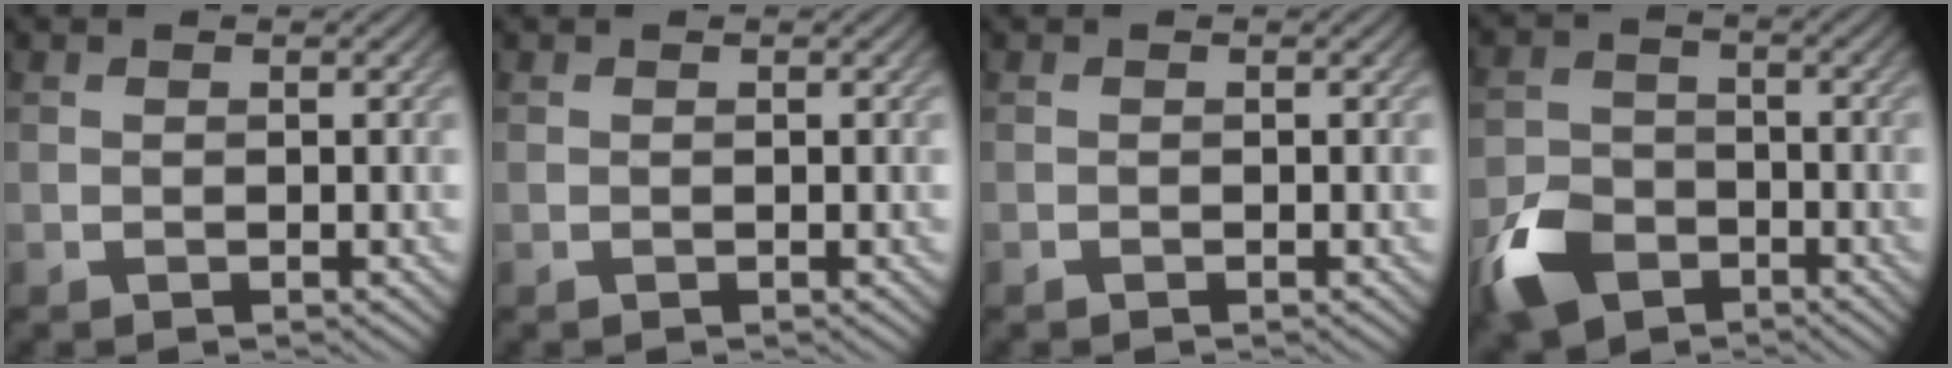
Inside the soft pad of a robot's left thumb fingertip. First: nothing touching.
{"total": 0.0}
{"total": 0.0}
{"total": 7.0, "force": [-4.1, 4.5, 3.3], "torque": [-0.081, -0.007, -0.091]}